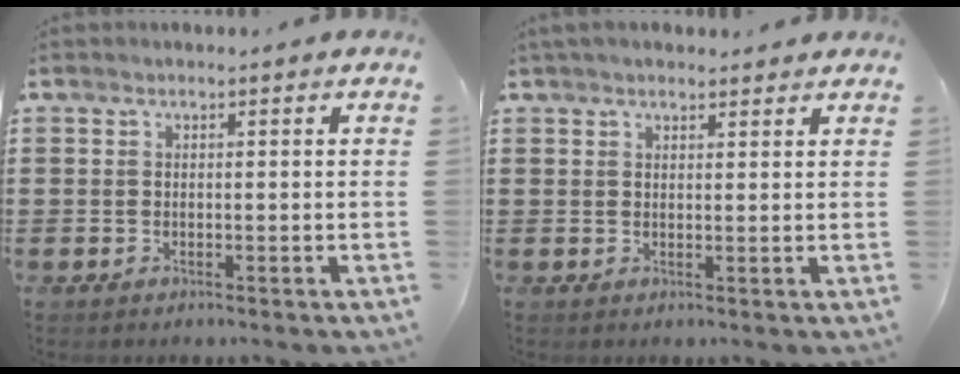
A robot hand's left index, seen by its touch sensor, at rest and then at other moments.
{"total": 2.2, "force": [1.9, 0.7, 0.8], "torque": [-0.019, 0.005, 0.037]}